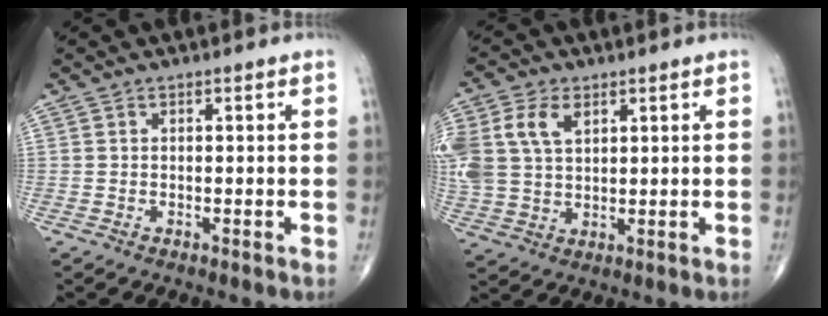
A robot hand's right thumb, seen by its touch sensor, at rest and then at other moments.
{"total": 12.5, "force": [4.3, 8.4, 8.2], "torque": [-0.198, 0.001, 0.087]}